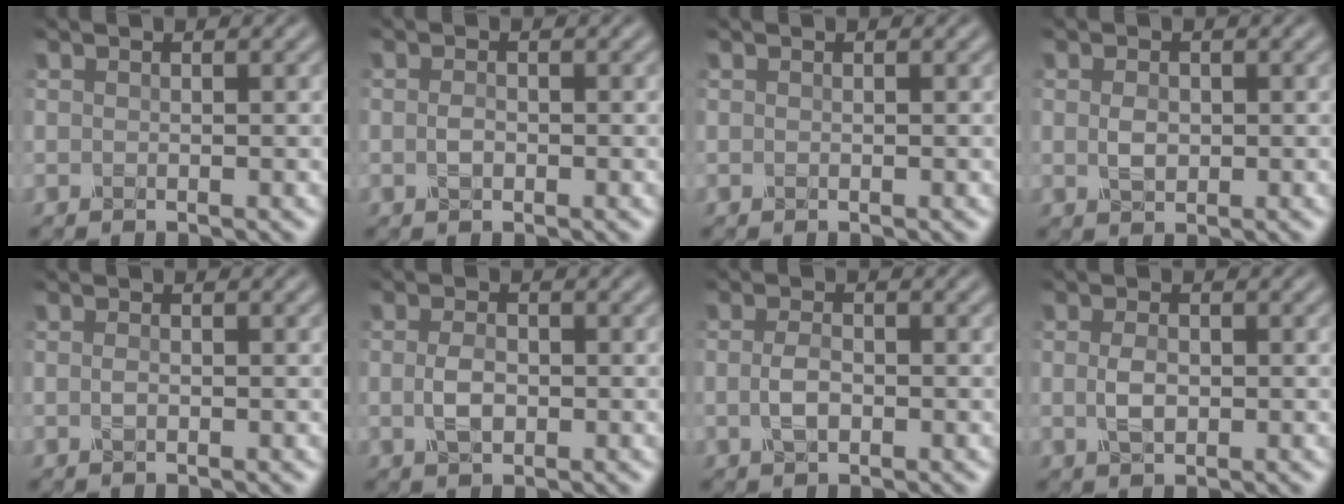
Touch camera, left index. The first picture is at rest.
{"total": 1.2, "force": [-0.2, 0.7, 0.9], "torque": [-0.021, 0.000, -0.006]}
{"total": 0.0}
{"total": 1.8, "force": [0.0, 1.3, 1.3], "torque": [-0.028, -0.002, 0.002]}
{"total": 0.8, "force": [-0.2, 0.4, 0.7], "torque": [-0.018, -0.002, -0.004]}
{"total": 2.4, "force": [-0.2, 1.5, 1.9], "torque": [-0.042, -0.002, -0.005]}
{"total": 2.2, "force": [-0.4, 1.2, 1.8], "torque": [-0.040, -0.001, -0.009]}
{"total": 2.2, "force": [0.0, 1.3, 1.7], "torque": [-0.038, -0.002, 0.000]}